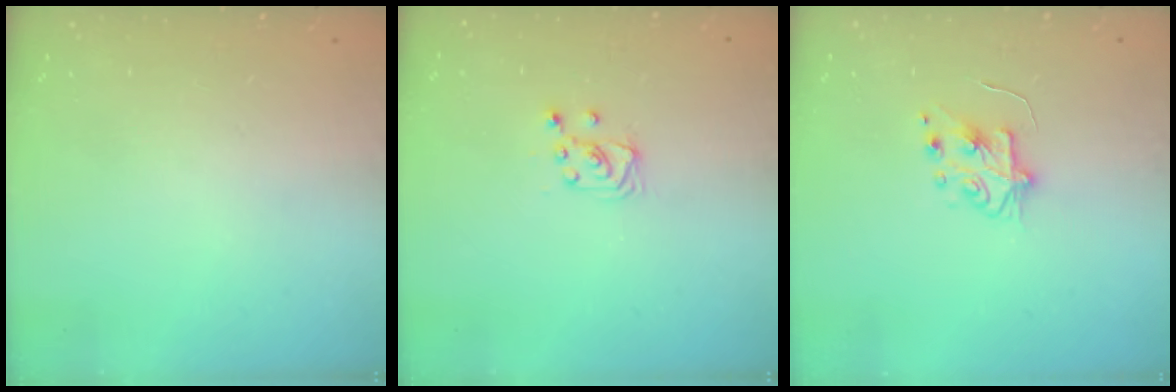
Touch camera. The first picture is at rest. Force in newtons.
{"total": 4.3, "press": 4.3, "slide": 0.3}
{"total": 5.8, "press": 5.8, "slide": 0.6}